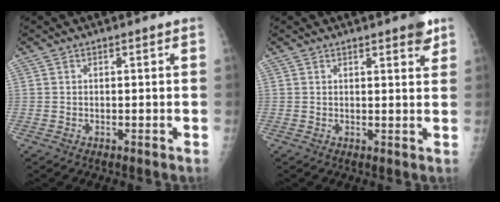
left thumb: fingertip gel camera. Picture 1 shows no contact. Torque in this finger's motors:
{"motor_torque": [3.23, 1.77, 0.46, -0.13, 0.03]}